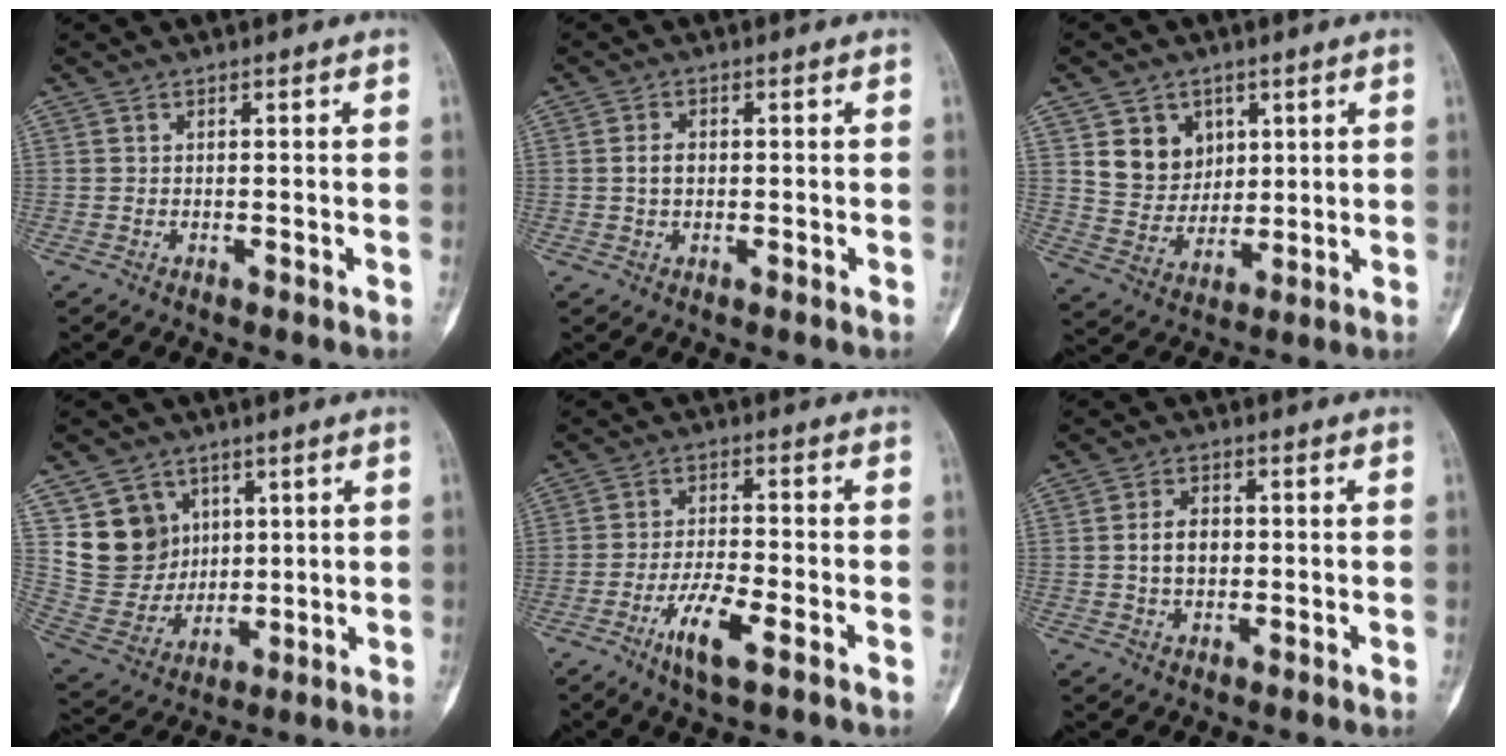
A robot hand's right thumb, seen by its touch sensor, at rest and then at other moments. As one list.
[{"total": 2.8, "force": [0.0, 1.9, 2.0], "torque": [-0.036, 0.006, 0.000]}, {"total": 9.7, "force": [3.8, 8.1, 3.6], "torque": [-0.027, -0.022, 0.078]}, {"total": 12.7, "force": [5.0, 10.9, 4.2], "torque": [-0.047, -0.019, 0.115]}, {"total": 7.9, "force": [-3.9, 2.1, 6.6], "torque": [-0.130, 0.011, -0.068]}, {"total": 5.2, "force": [0.1, 3.6, 3.7], "torque": [-0.058, 0.009, 0.000]}]